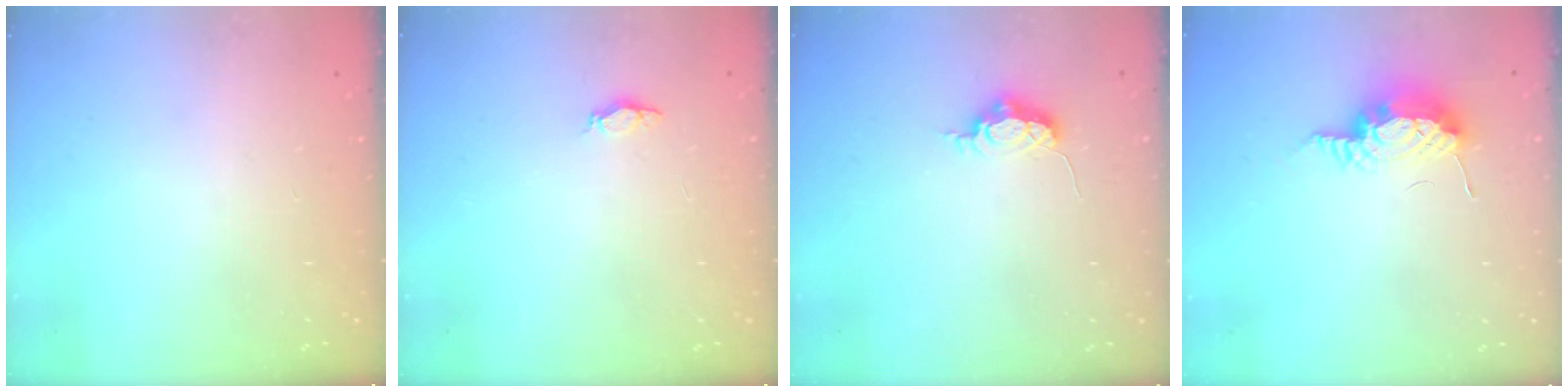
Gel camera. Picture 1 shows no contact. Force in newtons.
{"total": 4.0, "press": 3.7, "slide": 1.5}
{"total": 5.8, "press": 5.7, "slide": 0.5}
{"total": 15.9, "press": 11.3, "slide": 11.3}